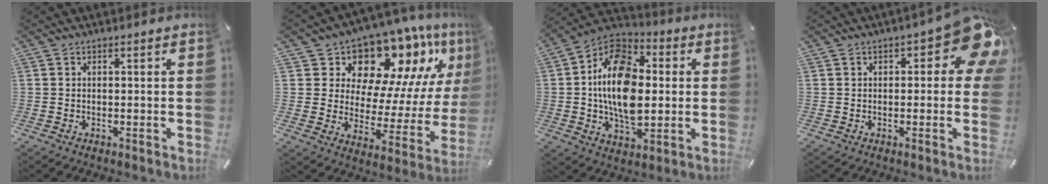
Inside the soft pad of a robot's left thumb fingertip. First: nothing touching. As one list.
[{"total": 13.5, "force": [11.3, 6.5, 3.5], "torque": [-0.047, -0.123, 0.187]}, {"total": 17.0, "force": [0.0, 11.4, 12.7], "torque": [-0.257, 0.003, -0.007]}, {"total": 10.8, "force": [3.9, 4.4, 9.1], "torque": [-0.107, -0.024, 0.063]}]